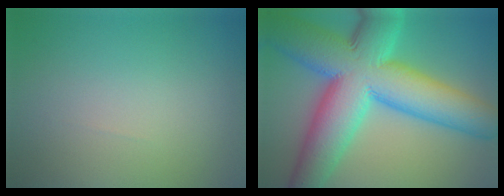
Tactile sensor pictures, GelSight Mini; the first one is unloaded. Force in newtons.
{"total": 16.0, "press": 16.0, "slide": 0.4}